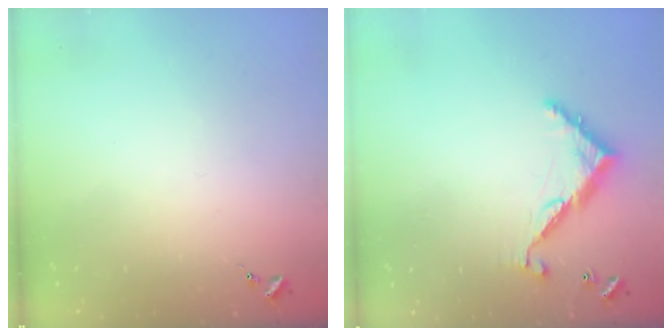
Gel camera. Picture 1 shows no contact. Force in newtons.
{"total": 8.9, "press": 8.9, "slide": 0.6}